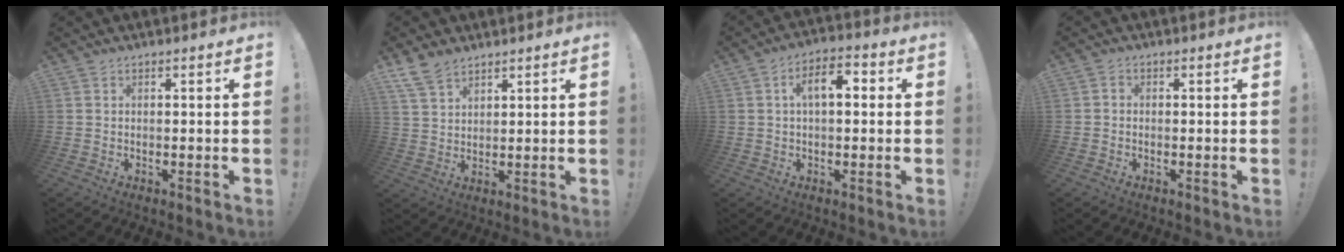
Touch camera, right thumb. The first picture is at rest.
{"total": 5.2, "force": [3.3, 3.4, 2.2], "torque": [-0.040, -0.008, 0.064]}
{"total": 7.7, "force": [1.0, 3.8, 6.6], "torque": [-0.100, 0.011, 0.013]}
{"total": 1.1, "force": [-0.6, 0.6, 0.6], "torque": [-0.010, 0.003, -0.011]}